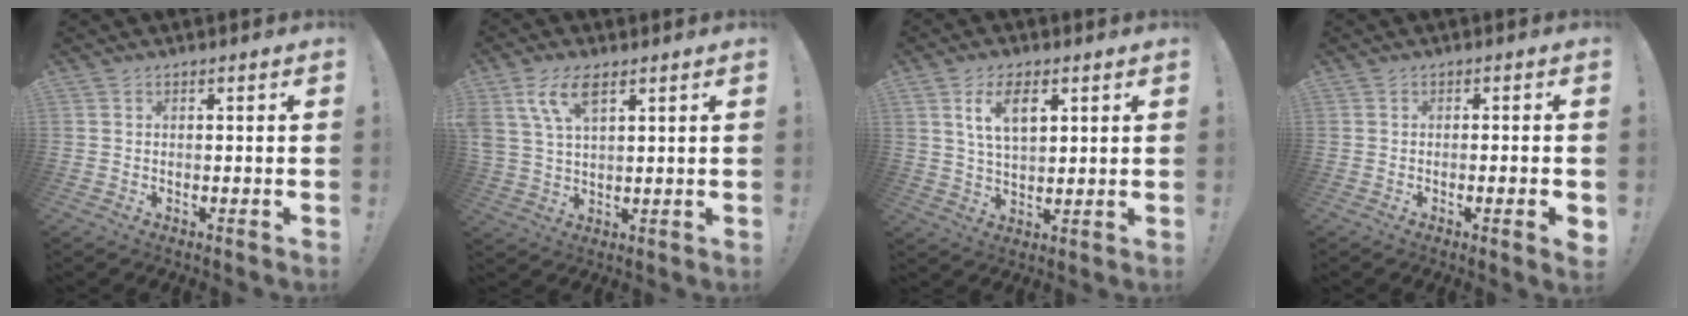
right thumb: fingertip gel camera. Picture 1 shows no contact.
{"total": 8.8, "force": [4.9, 3.7, 6.3], "torque": [-0.135, -0.008, 0.094]}
{"total": 8.7, "force": [3.9, 4.3, 6.5], "torque": [-0.102, -0.009, 0.066]}
{"total": 3.7, "force": [-0.8, 0.2, 3.6], "torque": [-0.053, -0.007, -0.011]}